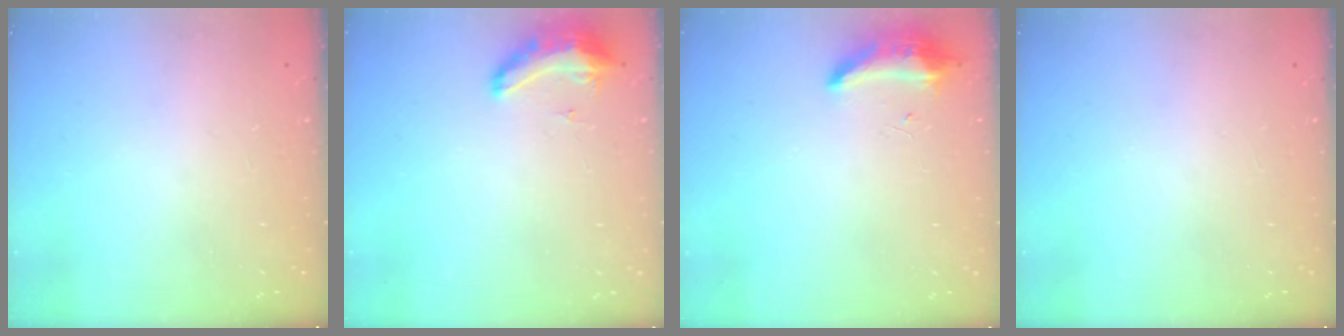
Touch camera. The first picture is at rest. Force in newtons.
{"total": 8.6, "press": 8.5, "slide": 1.6}
{"total": 8.0, "press": 8.0, "slide": 0.4}
{"total": 0.0}